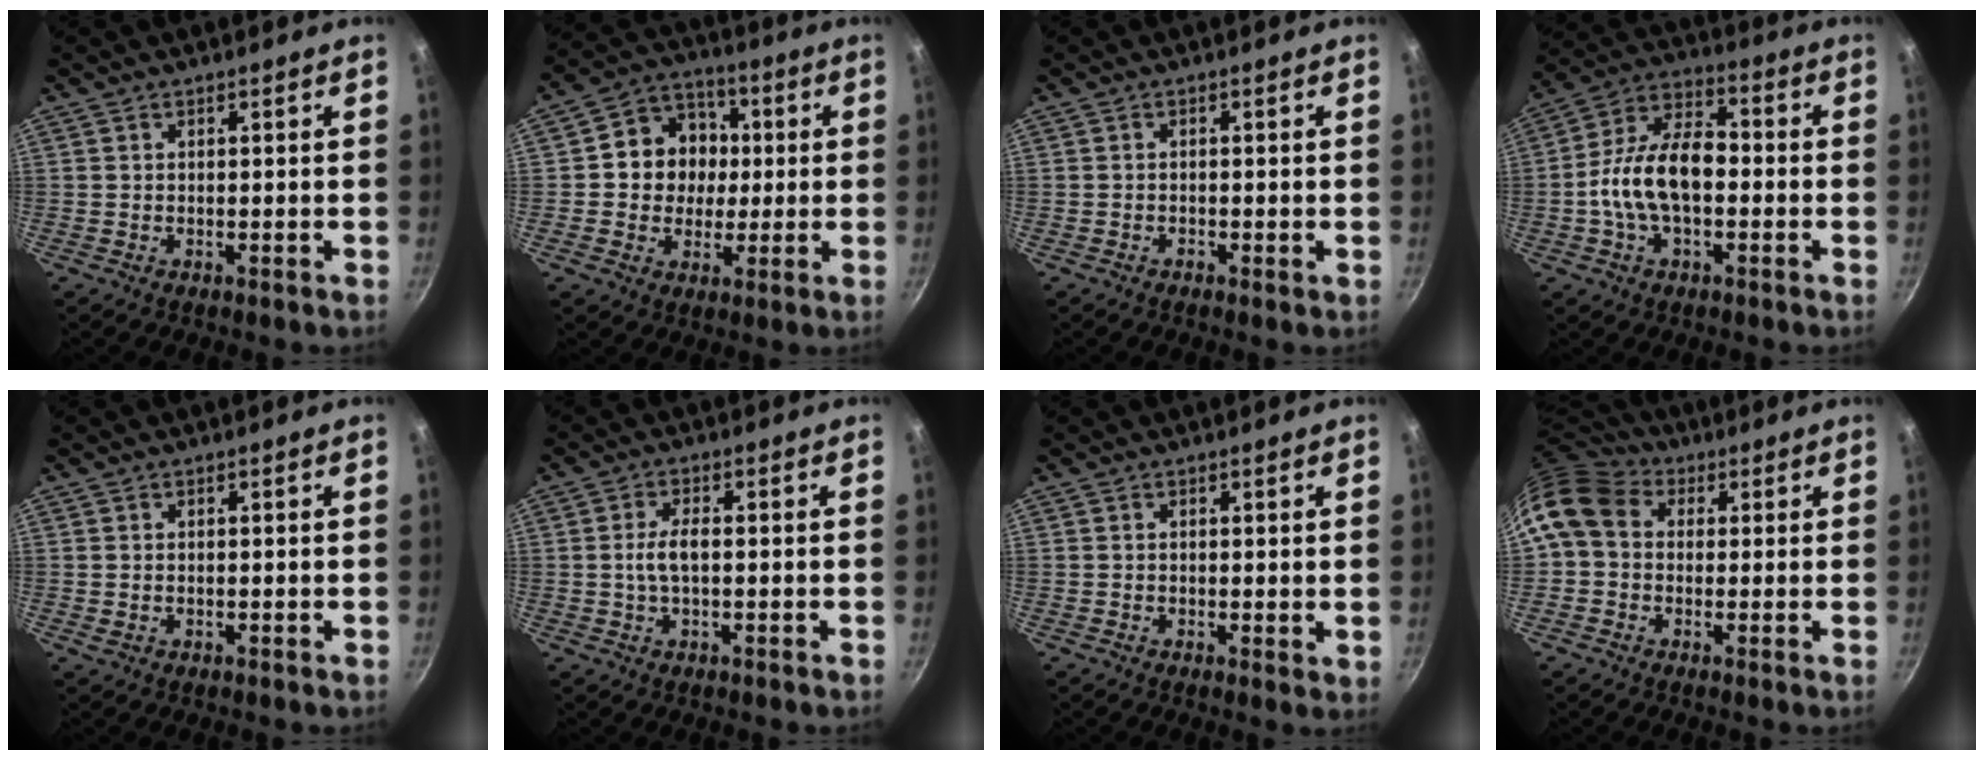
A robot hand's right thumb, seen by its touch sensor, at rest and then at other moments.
{"total": 11.5, "force": [0.8, 10.3, 5.1], "torque": [-0.038, 0.014, 0.002]}
{"total": 0.6, "force": [-0.4, 0.3, 0.4], "torque": [-0.006, 0.002, -0.008]}
{"total": 14.3, "force": [-1.9, 8.1, 11.6], "torque": [-0.191, 0.044, -0.049]}
{"total": 0.9, "force": [0.0, 0.6, 0.7], "torque": [-0.013, 0.000, 0.001]}
{"total": 4.2, "force": [-0.1, 1.7, 3.8], "torque": [-0.079, 0.011, -0.004]}
{"total": 1.5, "force": [0.3, 0.5, 1.3], "torque": [-0.019, -0.004, 0.002]}
{"total": 11.0, "force": [1.8, 8.8, 6.5], "torque": [-0.115, 0.024, 0.014]}